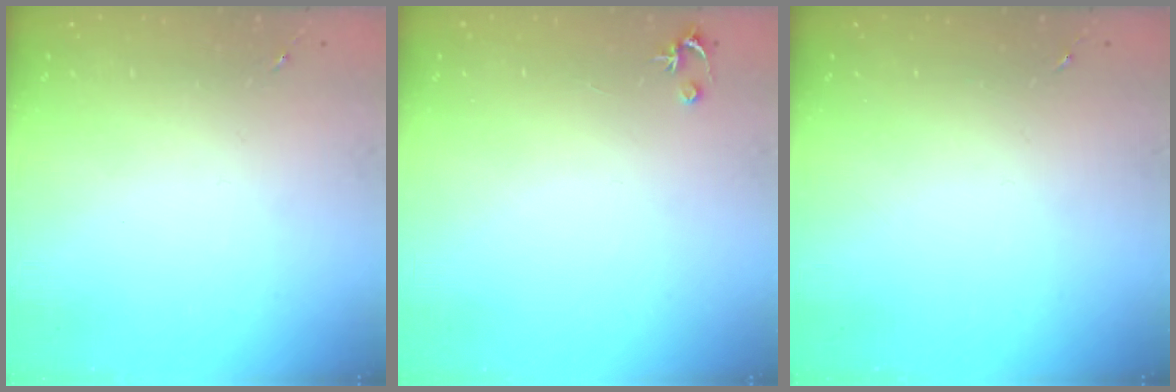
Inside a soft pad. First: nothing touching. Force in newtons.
{"total": 2.5, "press": 2.5, "slide": 0.2}
{"total": 0.0}